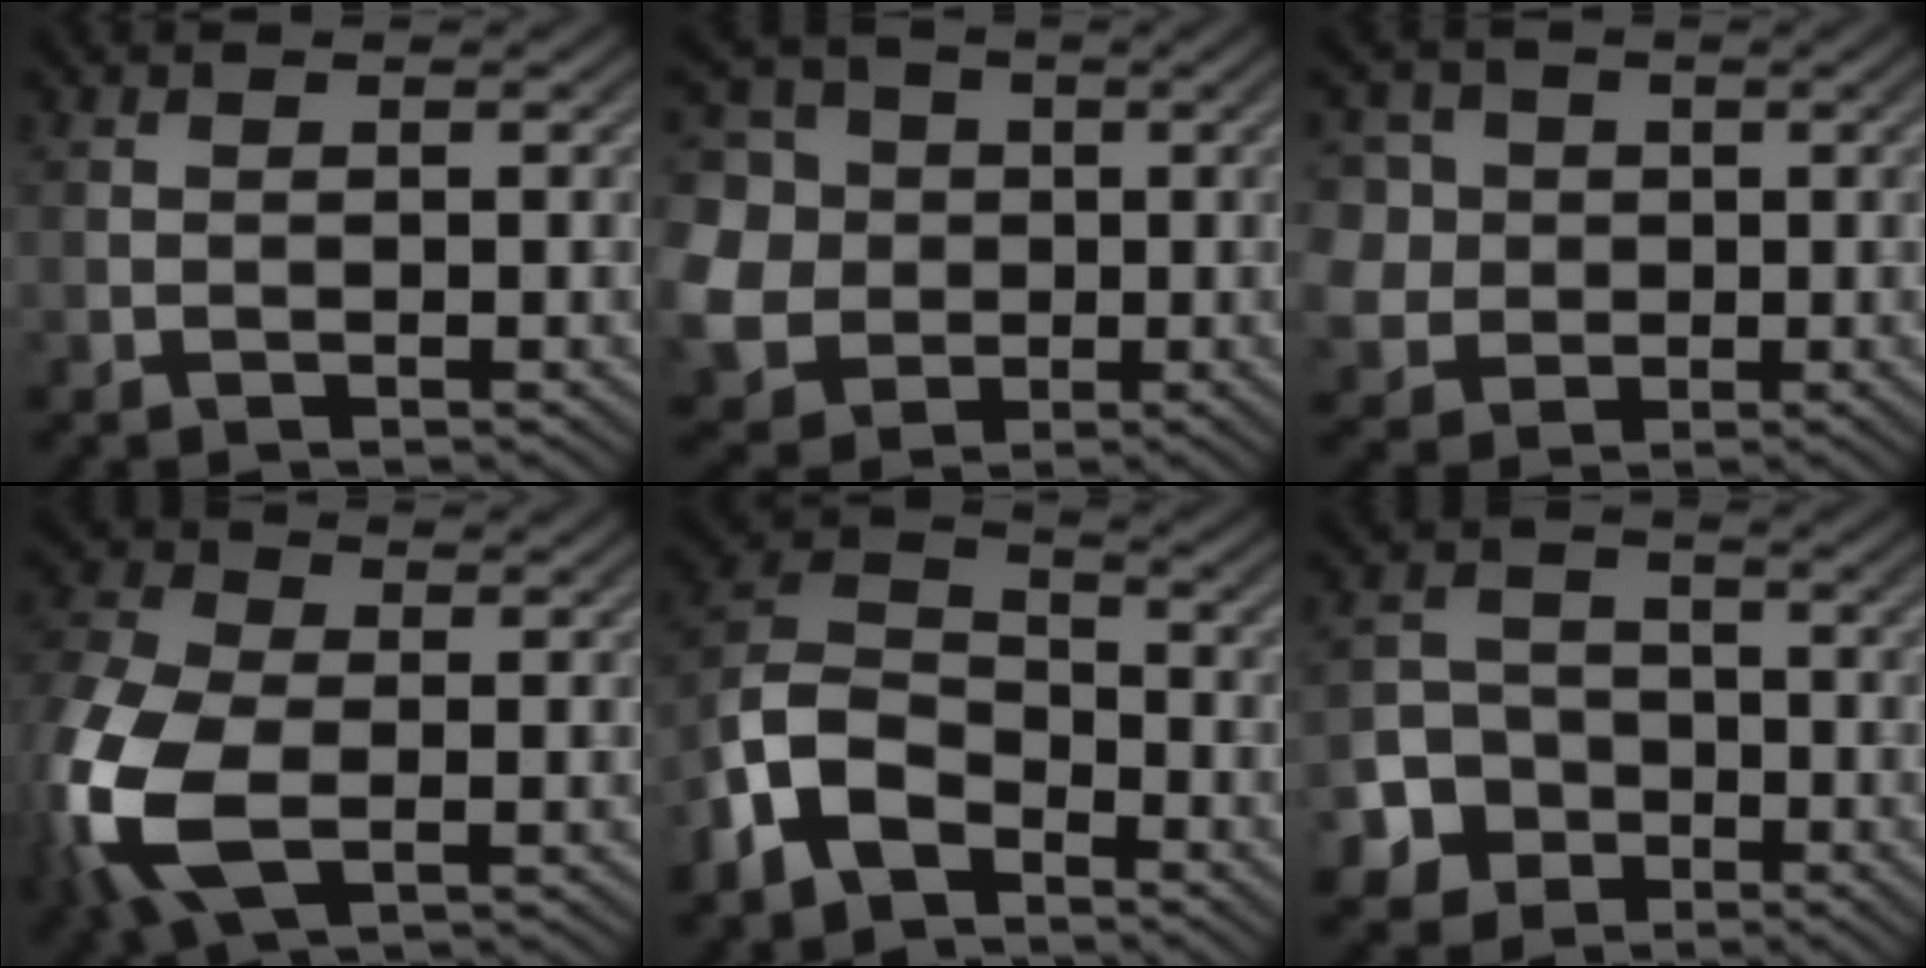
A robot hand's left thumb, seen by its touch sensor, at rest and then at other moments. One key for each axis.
{"total": 11.7, "fx": 0.3, "fy": 10.6, "fz": 5.0, "tx": -0.191, "ty": -0.008, "tz": -0.014}
{"total": 8.1, "fx": 2.1, "fy": 7.2, "fz": 2.9, "tx": -0.099, "ty": 0.015, "tz": 0.028}
{"total": 12.8, "fx": -3.0, "fy": 7.7, "fz": 9.7, "tx": -0.284, "ty": -0.024, "tz": -0.056}
{"total": 9.2, "fx": -5.5, "fy": 5.2, "fz": 5.3, "tx": -0.119, "ty": 0.001, "tz": -0.131}
{"total": 7.3, "fx": -3.7, "fy": 6.1, "fz": 1.6, "tx": -0.033, "ty": -0.015, "tz": -0.093}